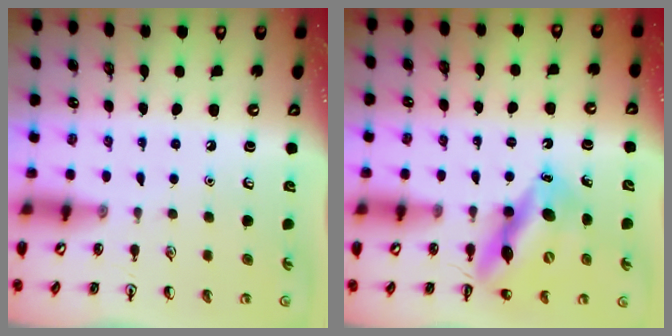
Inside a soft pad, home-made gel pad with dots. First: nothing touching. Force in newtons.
{"total": 13.8, "press": 13.2, "slide": 4.0}